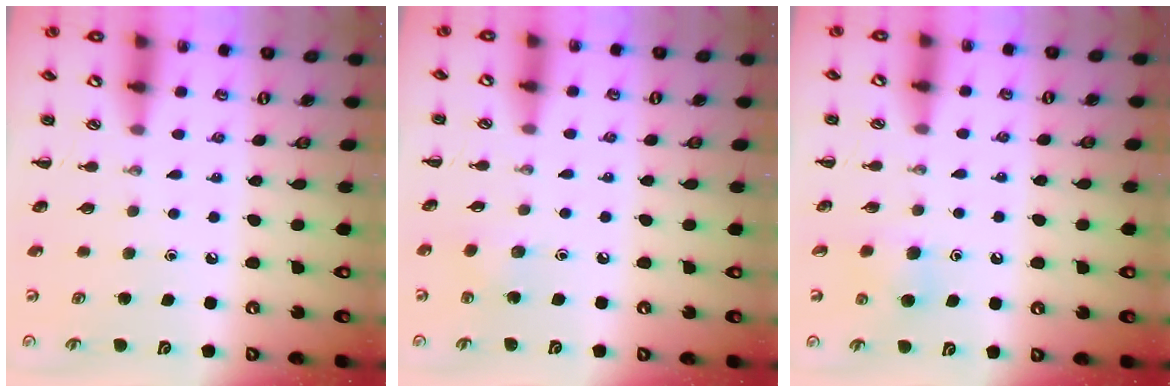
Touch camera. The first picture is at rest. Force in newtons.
{"total": 4.2, "press": 4.1, "slide": 1.1}
{"total": 5.5, "press": 5.2, "slide": 1.7}